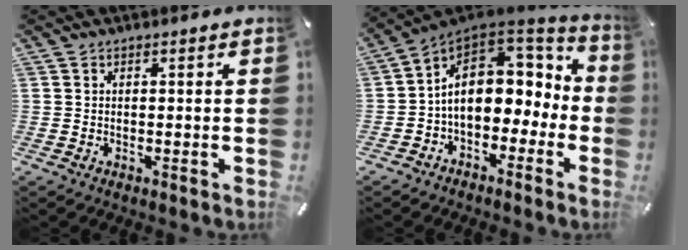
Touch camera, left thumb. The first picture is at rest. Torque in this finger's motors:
{"motor_torque": [2.04, 2.97, 1.64, 0.04, 0.52]}